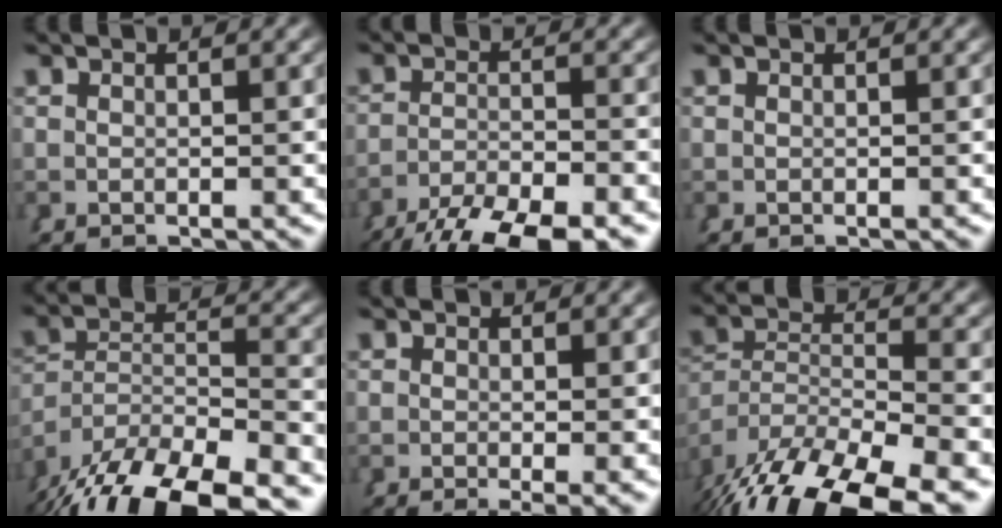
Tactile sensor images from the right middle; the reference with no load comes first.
{"total": 7.8, "force": [-6.0, 2.2, 4.4], "torque": [-0.057, -0.021, -0.079]}
{"total": 0.0}
{"total": 10.6, "force": [-7.3, 5.2, 5.6], "torque": [-0.103, -0.038, -0.101]}
{"total": 2.8, "force": [-1.4, 0.5, 2.4], "torque": [-0.029, -0.013, -0.015]}
{"total": 10.2, "force": [-6.0, 5.5, 6.2], "torque": [-0.119, -0.040, -0.078]}